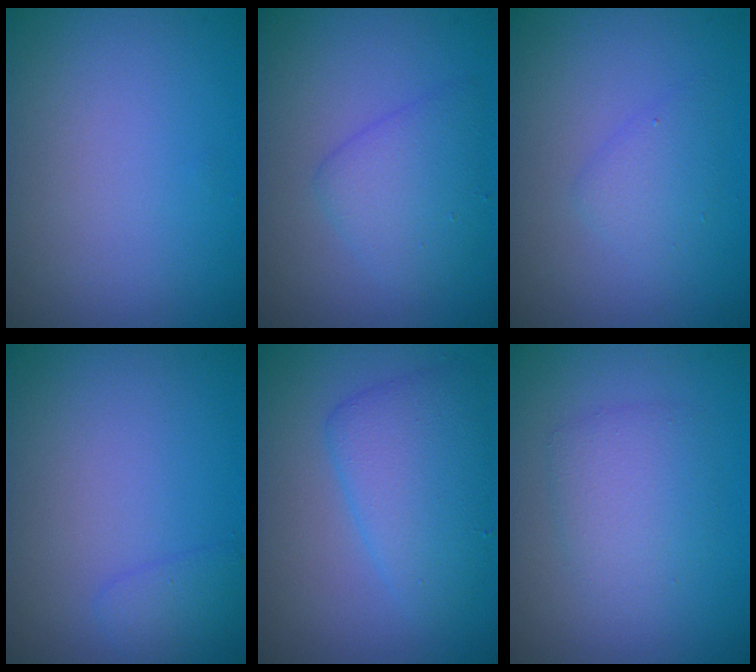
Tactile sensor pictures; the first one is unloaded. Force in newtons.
{"total": 3.0, "press": 3.0, "slide": 0.1}
{"total": 1.7, "press": 1.7, "slide": 0.1}
{"total": 1.3, "press": 1.3, "slide": 0.1}
{"total": 4.2, "press": 4.2, "slide": 0.3}
{"total": 2.7, "press": 2.7, "slide": 0.1}